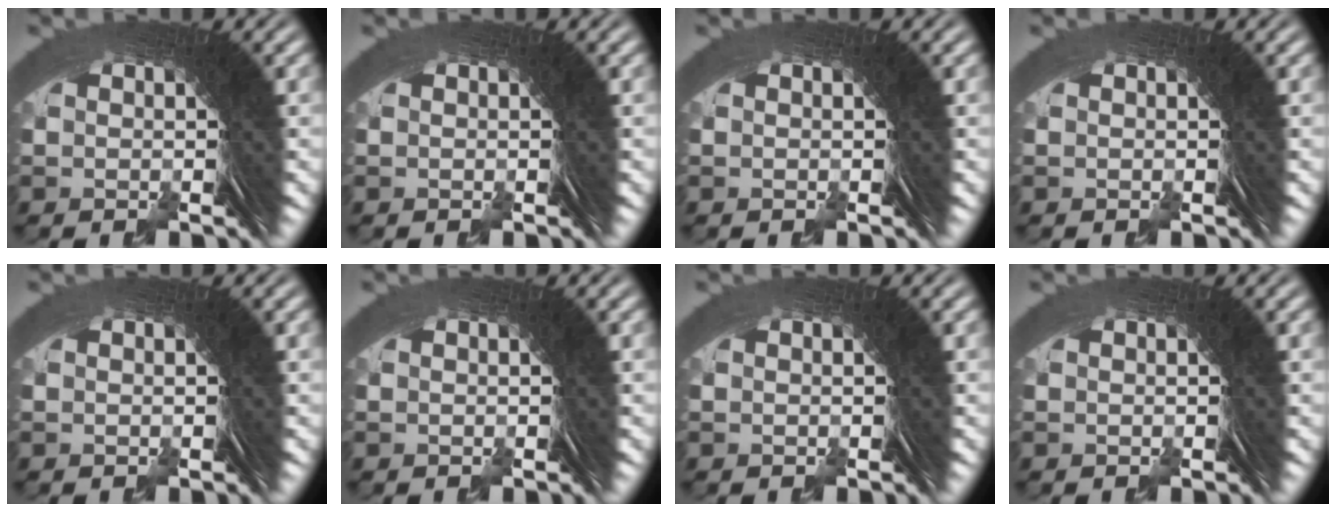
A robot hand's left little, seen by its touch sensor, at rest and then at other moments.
{"total": 0.0}
{"total": 0.0}
{"total": 0.0}
{"total": 0.0}
{"total": 0.0}
{"total": 0.0}
{"total": 0.0}